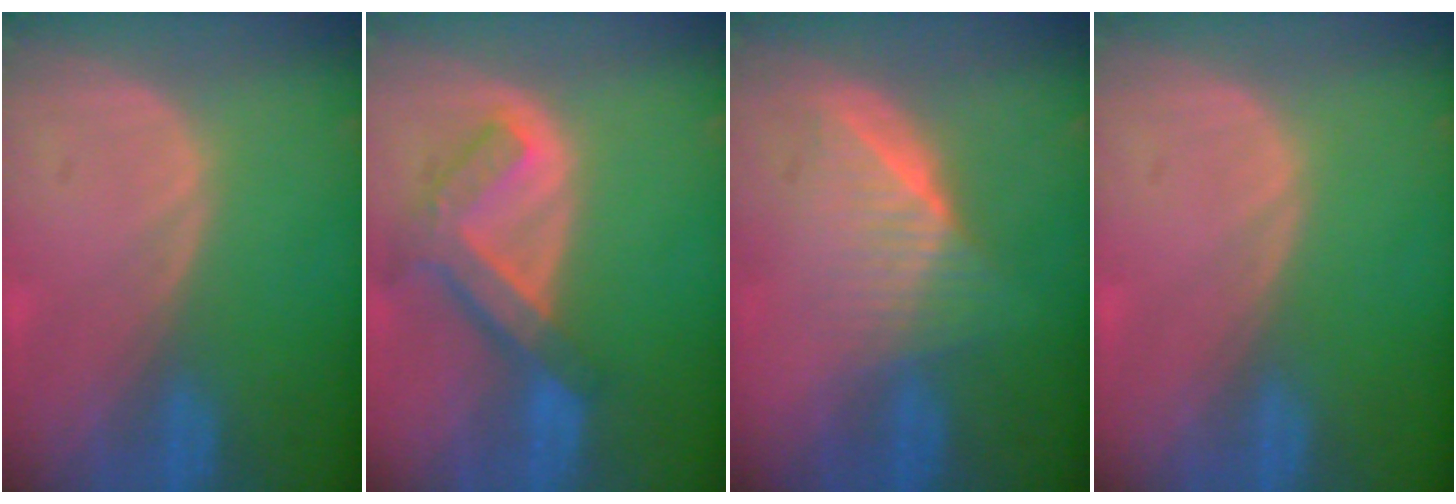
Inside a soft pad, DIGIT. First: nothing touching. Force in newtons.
{"total": 7.5, "press": 6.4, "slide": 3.8}
{"total": 6.5, "press": 5.9, "slide": 2.7}
{"total": 0.0}